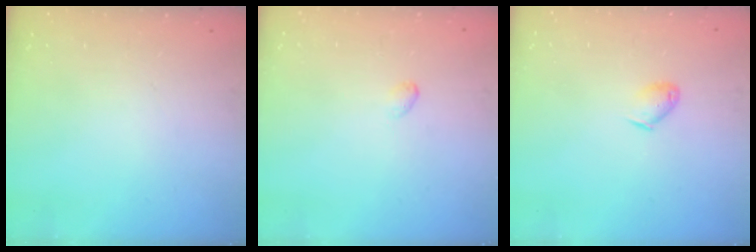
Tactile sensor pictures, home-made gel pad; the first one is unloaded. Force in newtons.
{"total": 2.7, "press": 2.7, "slide": 0.5}
{"total": 4.4, "press": 4.3, "slide": 0.9}